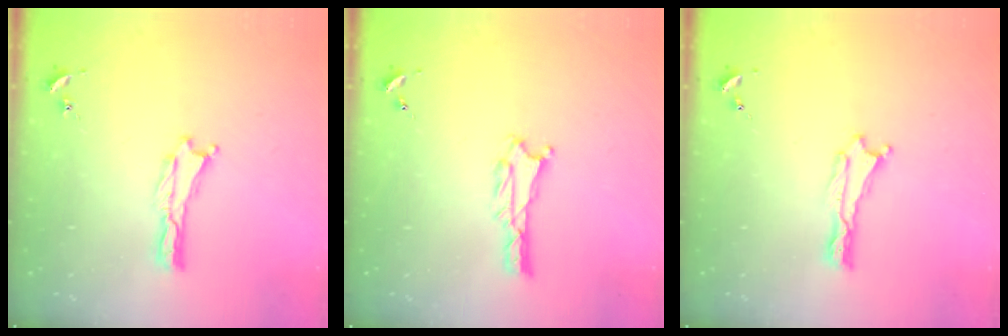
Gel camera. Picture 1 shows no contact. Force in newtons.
{"total": 2.0, "press": 2.0, "slide": 0.3}
{"total": 0.0}